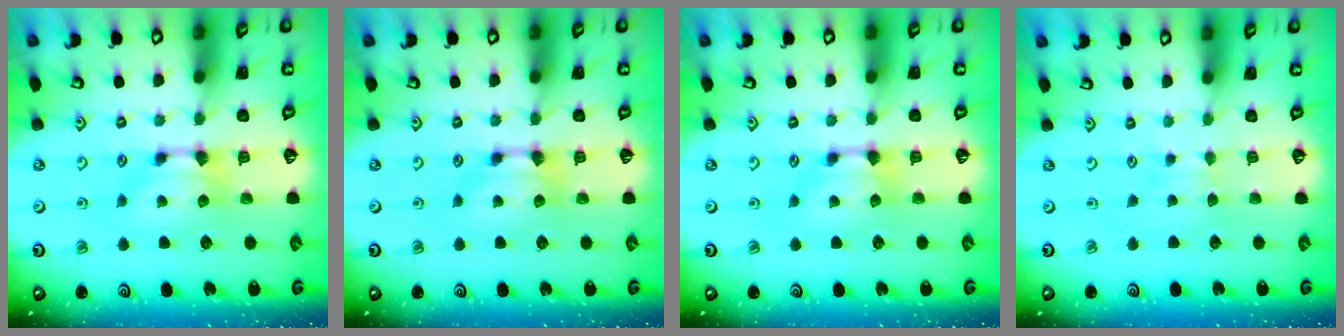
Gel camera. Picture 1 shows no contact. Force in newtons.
{"total": 0.0}
{"total": 0.0}
{"total": 2.6, "press": 2.5, "slide": 0.2}